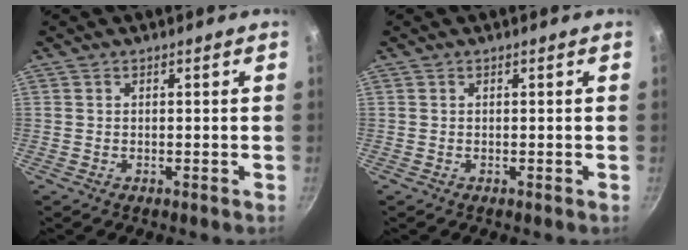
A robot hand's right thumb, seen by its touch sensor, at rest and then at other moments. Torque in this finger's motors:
{"motor_torque": [0.00, 0.00, -0.01, 0.00, 0.00]}